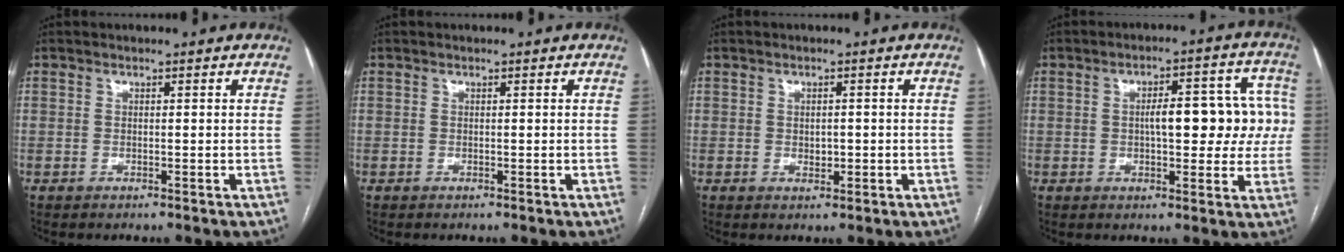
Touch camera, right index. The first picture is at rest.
{"total": 0.0}
{"total": 1.9, "force": [-0.2, 1.2, 1.5], "torque": [-0.023, 0.000, 0.001]}
{"total": 11.3, "force": [0.8, 4.4, 10.4], "torque": [-0.124, 0.040, 0.013]}